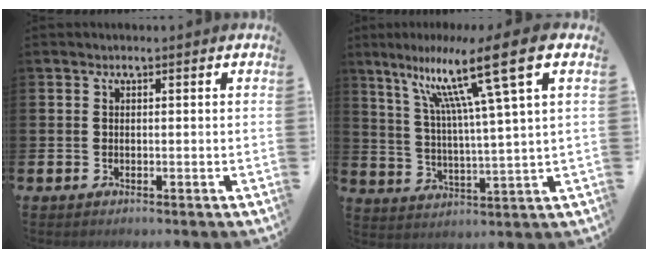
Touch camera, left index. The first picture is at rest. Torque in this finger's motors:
{"motor_torque": [1.02, -1.12, 1.05, 0.21]}